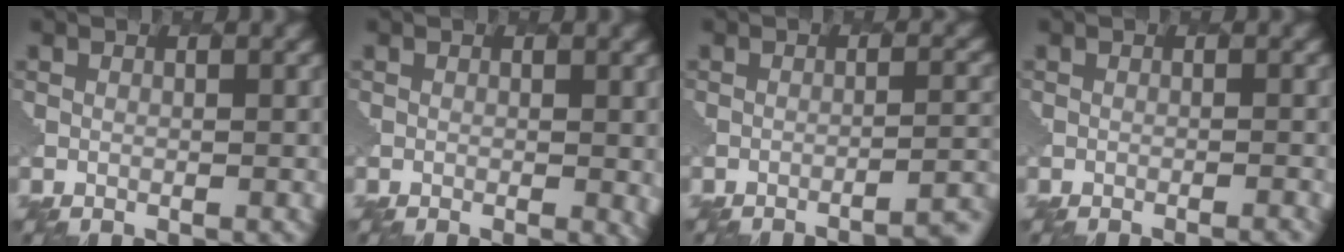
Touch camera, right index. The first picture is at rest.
{"total": 2.4, "force": [-0.2, 1.2, 2.1], "torque": [-0.016, -0.003, 0.000]}
{"total": 4.9, "force": [-4.4, 0.7, 2.0], "torque": [-0.014, 0.018, -0.061]}
{"total": 1.5, "force": [-1.0, 0.4, 1.0], "torque": [0.000, 0.009, -0.017]}